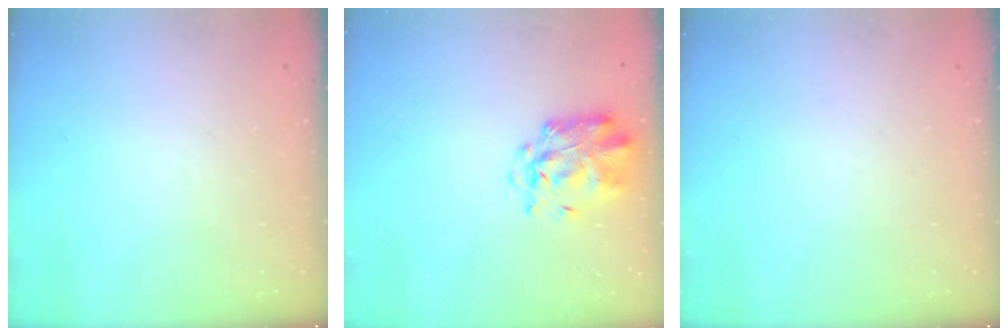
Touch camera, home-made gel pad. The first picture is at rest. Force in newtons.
{"total": 2.9, "press": 2.8, "slide": 0.7}
{"total": 0.0}